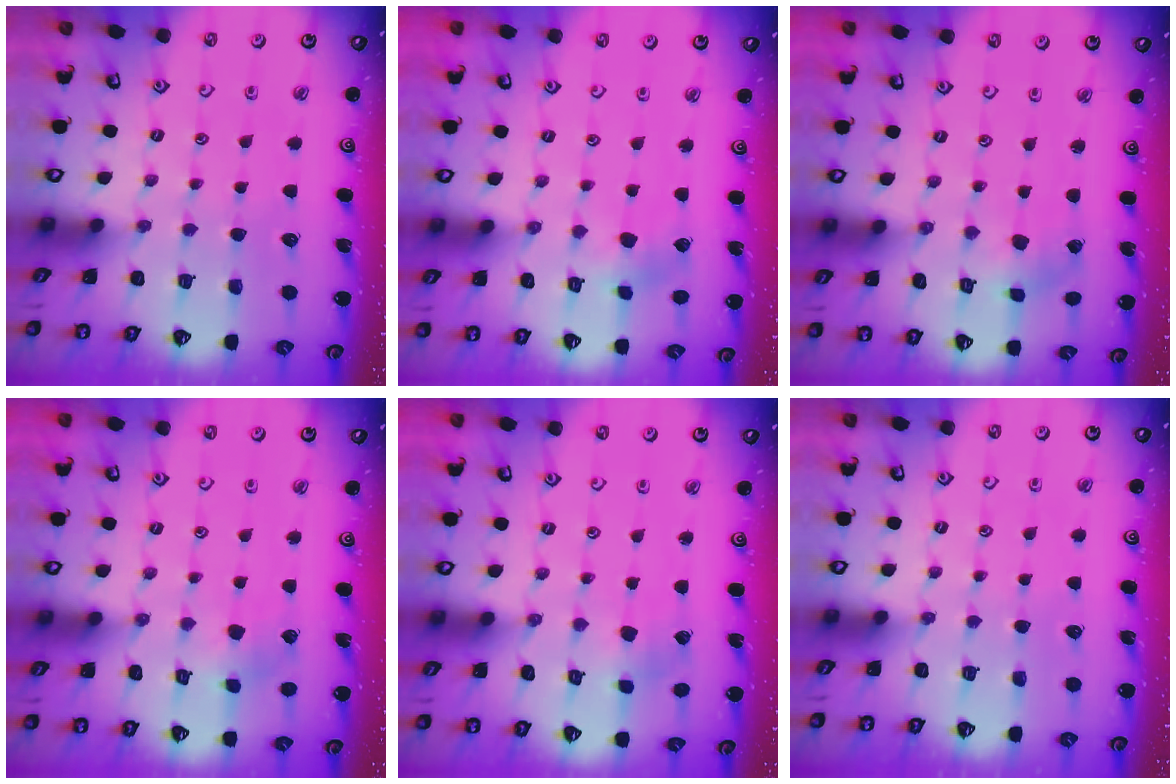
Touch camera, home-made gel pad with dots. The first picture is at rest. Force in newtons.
{"total": 3.5, "press": 3.5, "slide": 0.4}
{"total": 0.0}
{"total": 3.1, "press": 3.0, "slide": 0.6}
{"total": 2.0, "press": 2.0, "slide": 0.3}
{"total": 0.0}